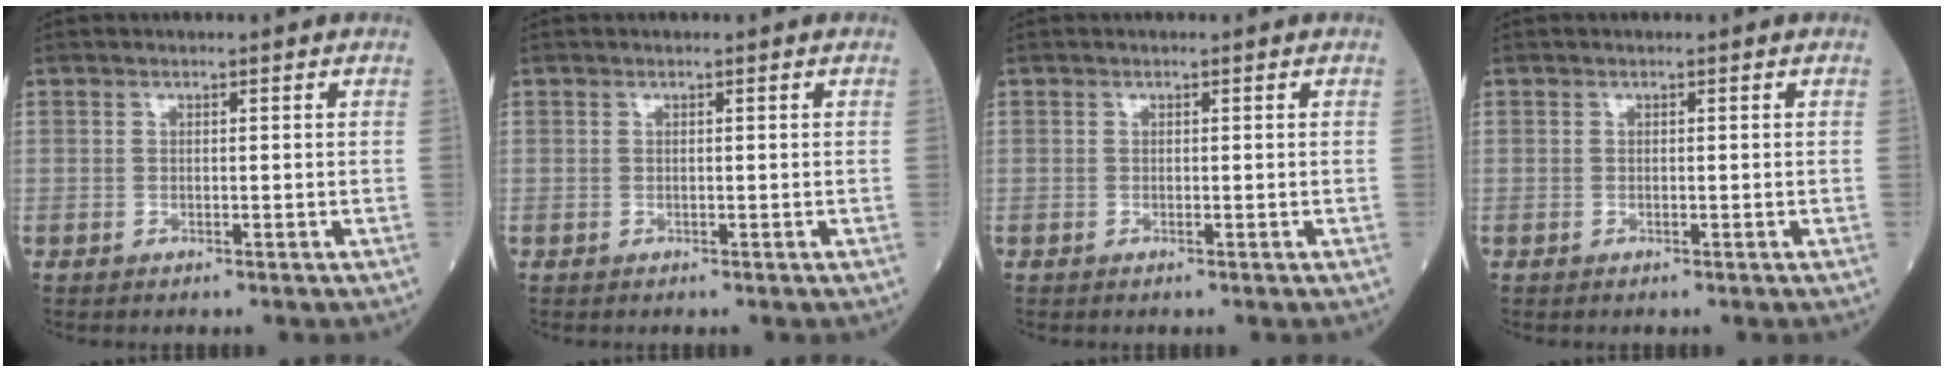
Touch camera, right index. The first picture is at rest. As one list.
[{"total": 0.0}, {"total": 0.0}, {"total": 0.0}]